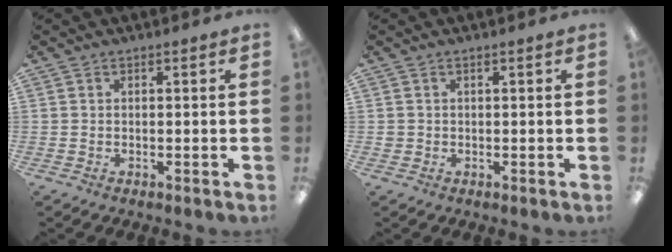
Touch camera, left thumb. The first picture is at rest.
{"total": 0.9, "force": [0.1, 0.8, 0.2], "torque": [-0.004, 0.005, 0.000]}